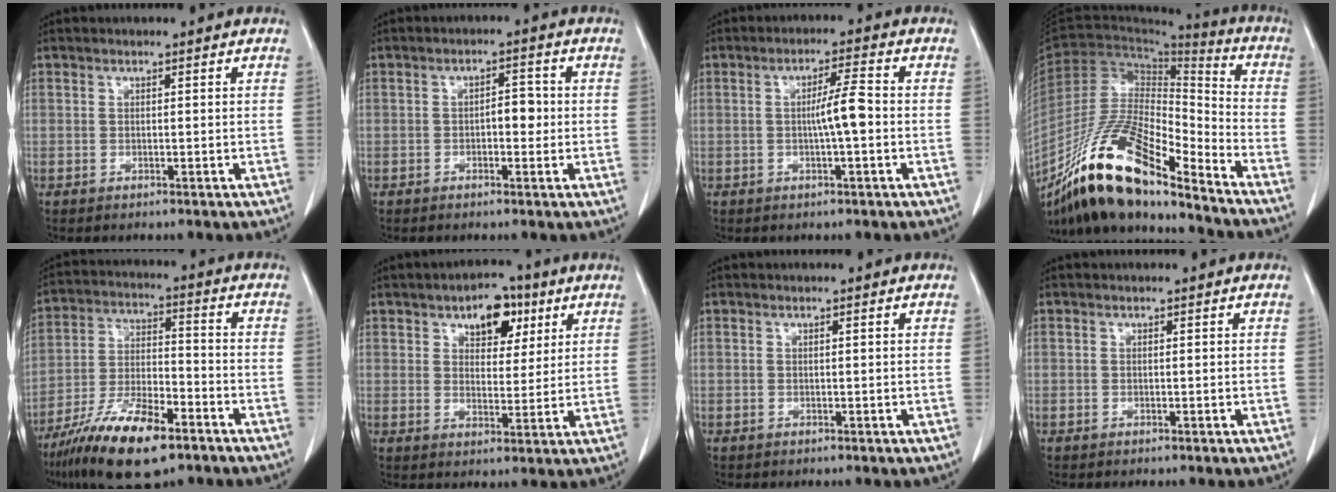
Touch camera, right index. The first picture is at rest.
{"total": 3.0, "force": [-0.2, 1.5, 2.7], "torque": [-0.033, 0.010, -0.002]}
{"total": 4.7, "force": [-0.5, 0.0, 4.7], "torque": [-0.077, 0.008, -0.006]}
{"total": 19.7, "force": [-14.7, 4.3, 12.4], "torque": [-0.240, -0.004, -0.270]}
{"total": 15.1, "force": [-9.6, 4.0, 10.9], "torque": [-0.210, -0.019, -0.173]}
{"total": 7.8, "force": [4.1, 4.3, 5.0], "torque": [-0.065, 0.015, 0.062]}
{"total": 0.0}
{"total": 0.0}